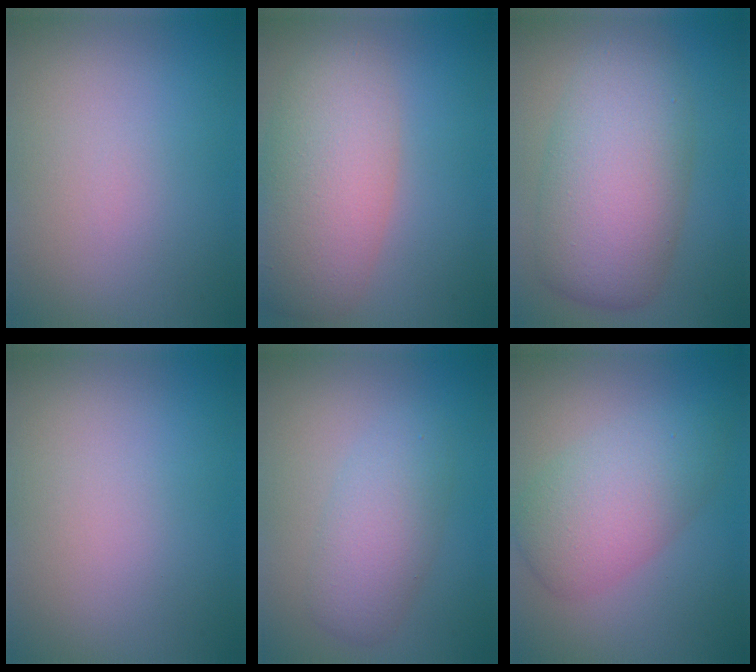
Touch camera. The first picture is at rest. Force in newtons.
{"total": 6.8, "press": 6.8, "slide": 0.3}
{"total": 8.7, "press": 8.7, "slide": 0.4}
{"total": 0.0}
{"total": 3.8, "press": 3.8, "slide": 0.2}
{"total": 5.2, "press": 5.2, "slide": 0.3}